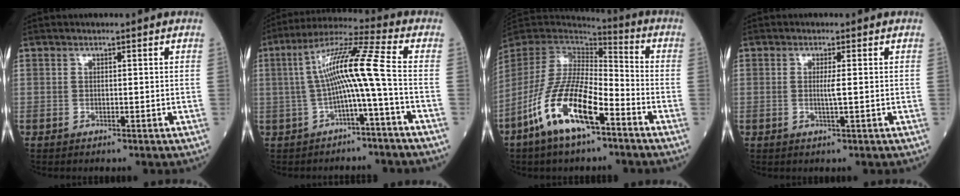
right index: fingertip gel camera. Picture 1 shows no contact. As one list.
[{"total": 11.2, "force": [-1.2, -0.4, 11.2], "torque": [-0.210, 0.032, -0.022]}, {"total": 16.5, "force": [-8.1, 4.9, 13.5], "torque": [-0.290, -0.013, -0.152]}, {"total": 2.3, "force": [-0.1, 0.3, 2.3], "torque": [-0.051, -0.003, 0.000]}]